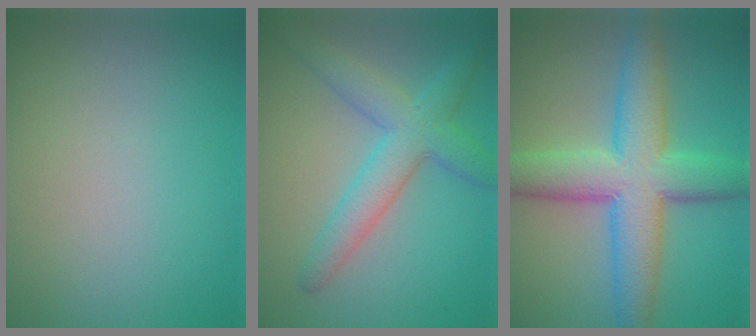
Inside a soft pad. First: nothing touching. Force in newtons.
{"total": 4.9, "press": 4.9, "slide": 0.3}
{"total": 8.9, "press": 8.9, "slide": 0.2}